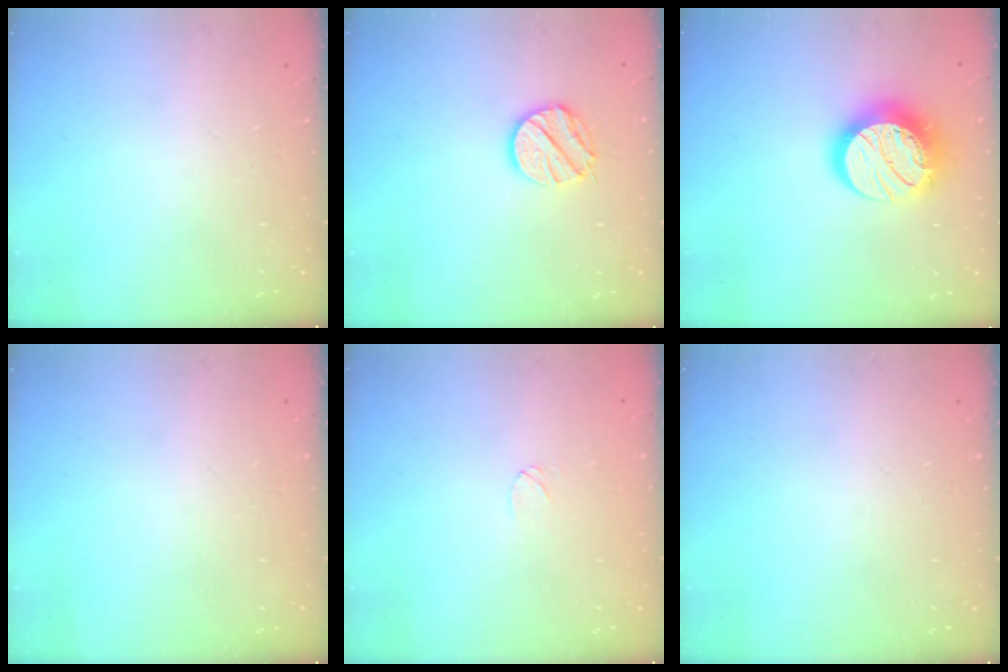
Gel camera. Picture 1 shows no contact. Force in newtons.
{"total": 11.2, "press": 11.2, "slide": 1.0}
{"total": 15.4, "press": 15.4, "slide": 1.1}
{"total": 0.0}
{"total": 3.5, "press": 3.5, "slide": 0.3}
{"total": 0.0}